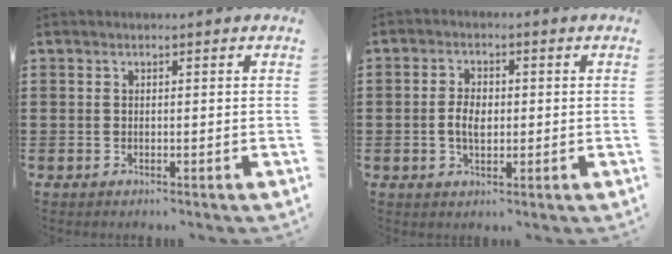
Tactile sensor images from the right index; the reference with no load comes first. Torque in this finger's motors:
{"motor_torque": [2.14, 0.00, 0.13, 0.05]}